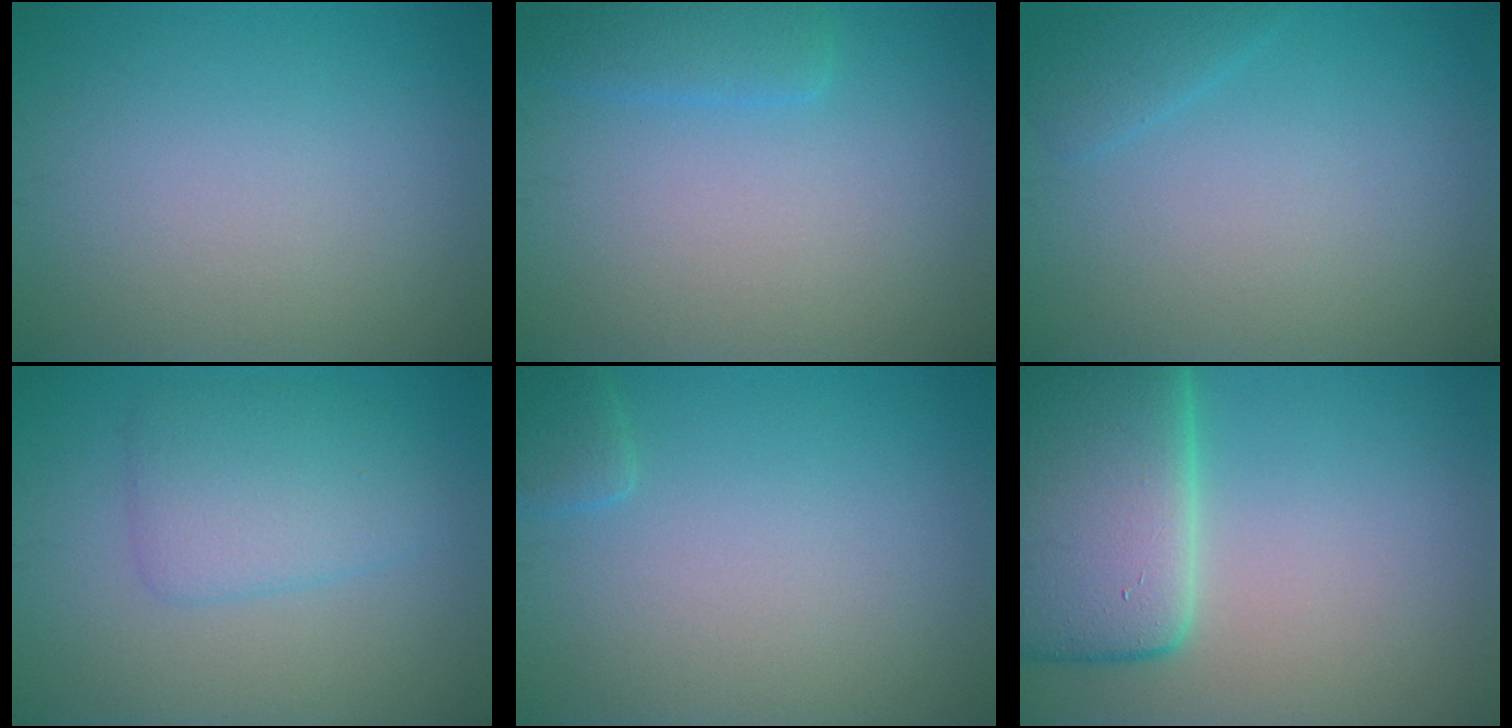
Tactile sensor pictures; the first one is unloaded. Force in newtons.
{"total": 2.0, "press": 1.9, "slide": 0.3}
{"total": 1.3, "press": 1.3, "slide": 0.1}
{"total": 3.7, "press": 3.7, "slide": 0.1}
{"total": 1.3, "press": 1.3, "slide": 0.1}
{"total": 11.5, "press": 11.5, "slide": 0.8}